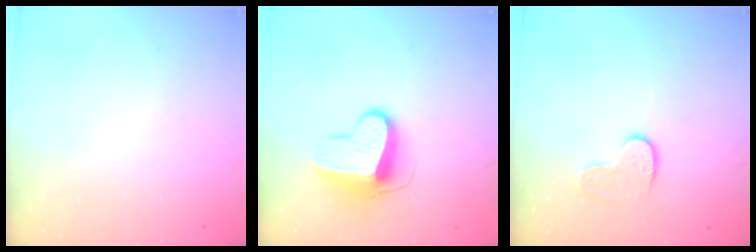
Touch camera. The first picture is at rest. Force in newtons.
{"total": 10.7, "press": 10.7, "slide": 0.5}
{"total": 6.8, "press": 6.8, "slide": 0.2}